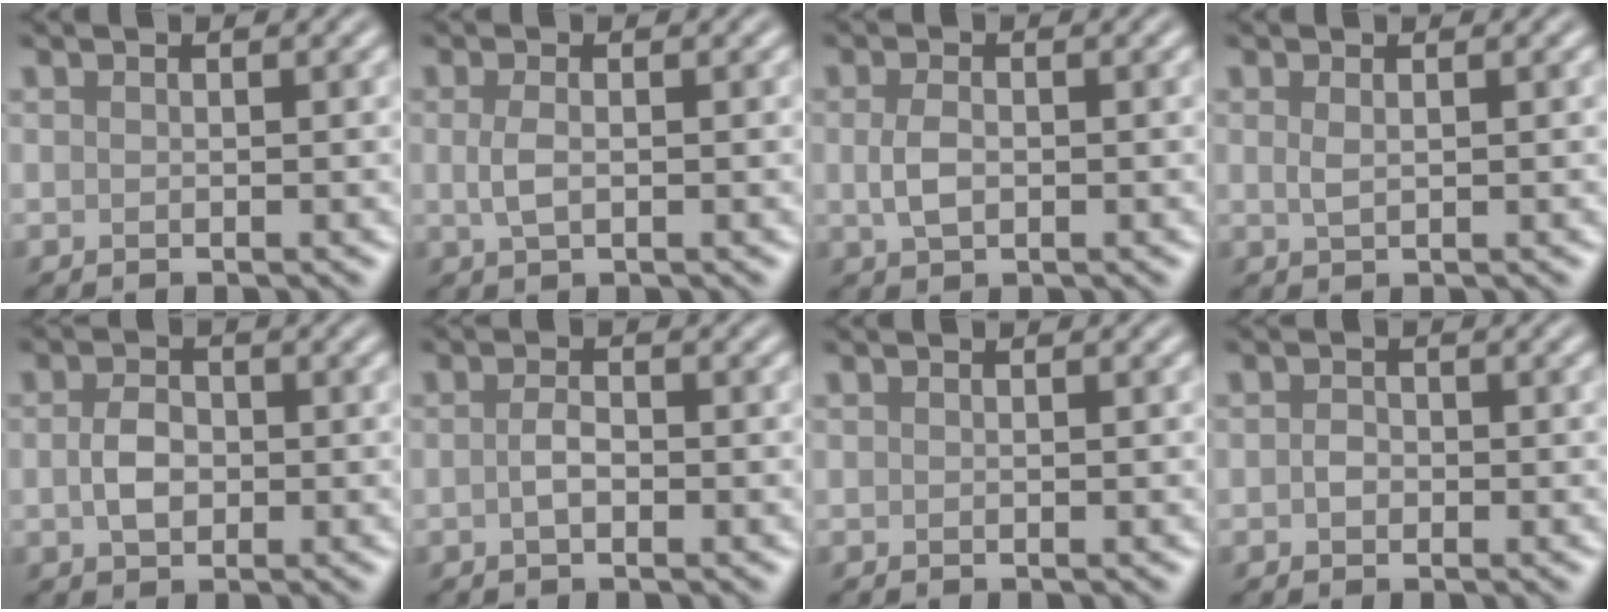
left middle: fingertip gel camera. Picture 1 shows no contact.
{"total": 1.8, "force": [0.1, 0.8, 1.6], "torque": [-0.039, -0.001, 0.001]}
{"total": 2.2, "force": [0.0, 1.4, 1.7], "torque": [-0.040, -0.001, 0.000]}
{"total": 1.0, "force": [0.4, 0.4, 0.9], "torque": [-0.021, -0.002, 0.009]}
{"total": 2.8, "force": [-0.2, 2.0, 2.0], "torque": [-0.041, -0.001, -0.006]}
{"total": 1.6, "force": [-0.4, 0.8, 1.3], "torque": [-0.027, 0.003, -0.011]}
{"total": 0.0}
{"total": 1.2, "force": [-0.2, 1.0, 0.7], "torque": [-0.013, -0.001, -0.009]}